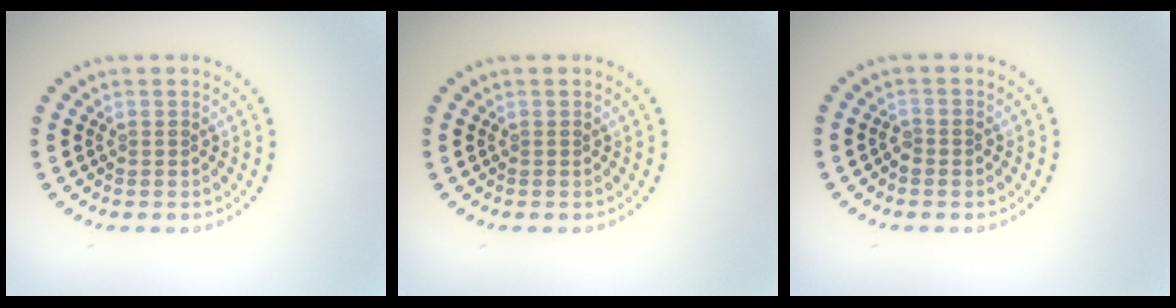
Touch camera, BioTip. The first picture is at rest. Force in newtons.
{"total": 0.0}
{"total": 0.9, "press": 0.9, "slide": 0.3}